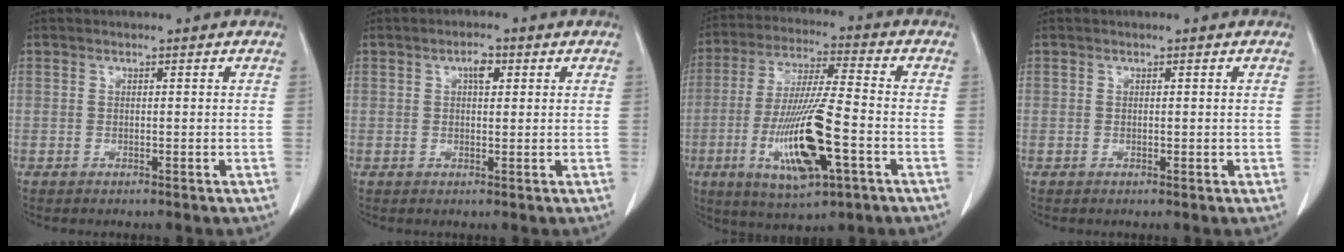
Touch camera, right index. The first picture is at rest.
{"total": 2.4, "force": [0.9, 1.1, 1.9], "torque": [-0.032, 0.004, 0.014]}
{"total": 15.4, "force": [-4.8, 2.2, 14.4], "torque": [-0.287, -0.018, -0.079]}
{"total": 0.7, "force": [0.1, 0.6, 0.4], "torque": [-0.007, 0.000, 0.002]}